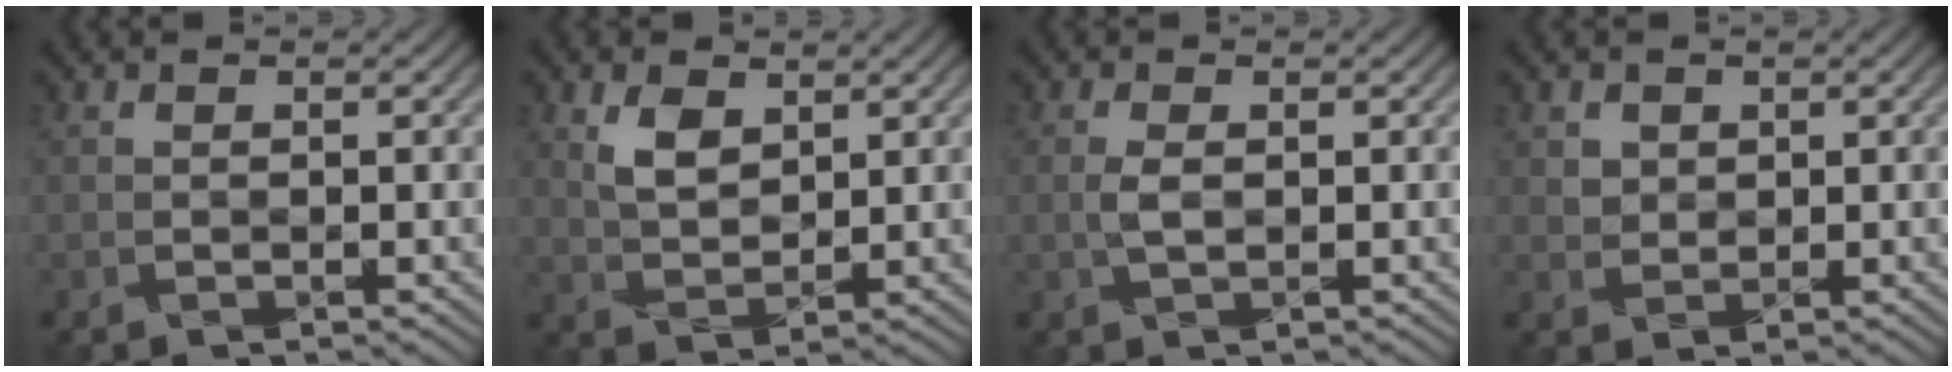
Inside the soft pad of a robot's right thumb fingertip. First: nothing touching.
{"total": 3.3, "force": [2.0, 1.9, 1.9], "torque": [-0.049, -0.007, 0.046]}
{"total": 1.1, "force": [0.0, 0.4, 1.0], "torque": [-0.028, -0.001, 0.001]}
{"total": 1.7, "force": [1.2, 1.1, -0.3], "torque": [0.001, -0.007, 0.028]}